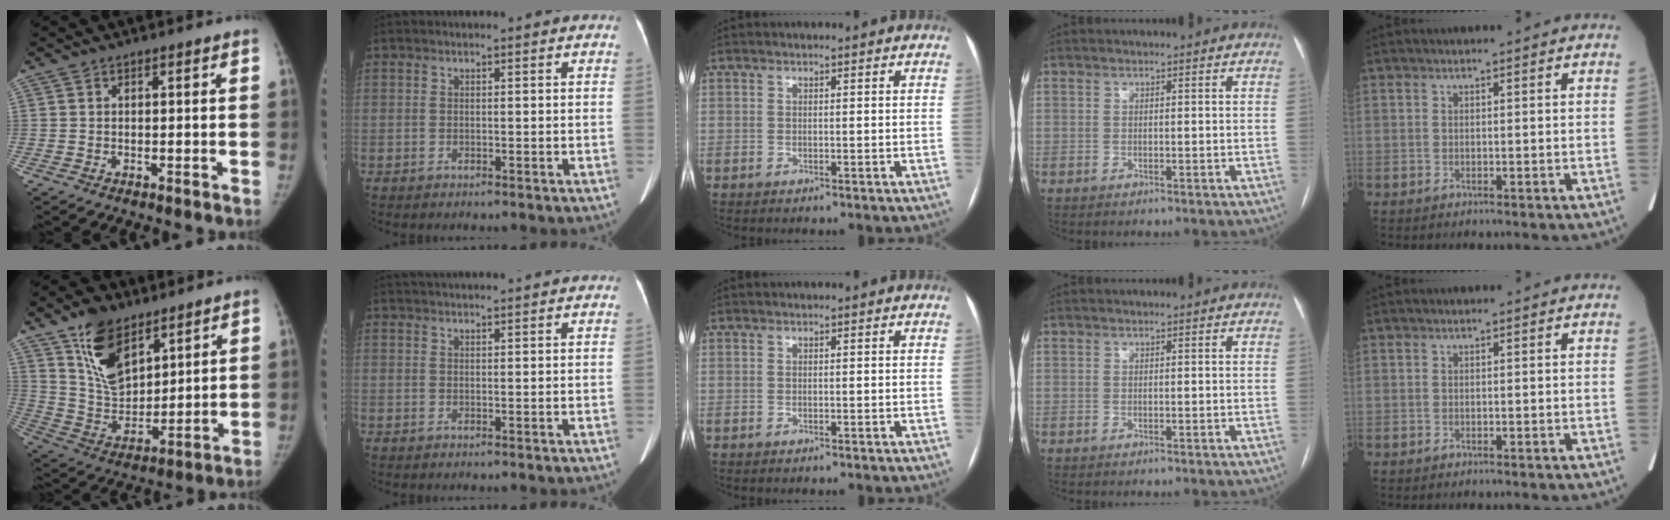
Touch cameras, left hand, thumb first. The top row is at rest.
{"thumb": {"total": 14.2, "force": [8.8, 7.9, 7.8], "torque": [-0.106, -0.053, 0.174]}, "index": {"total": 8.7, "force": [8.1, 0.1, 3.2], "torque": [-0.046, 0.034, 0.103]}}